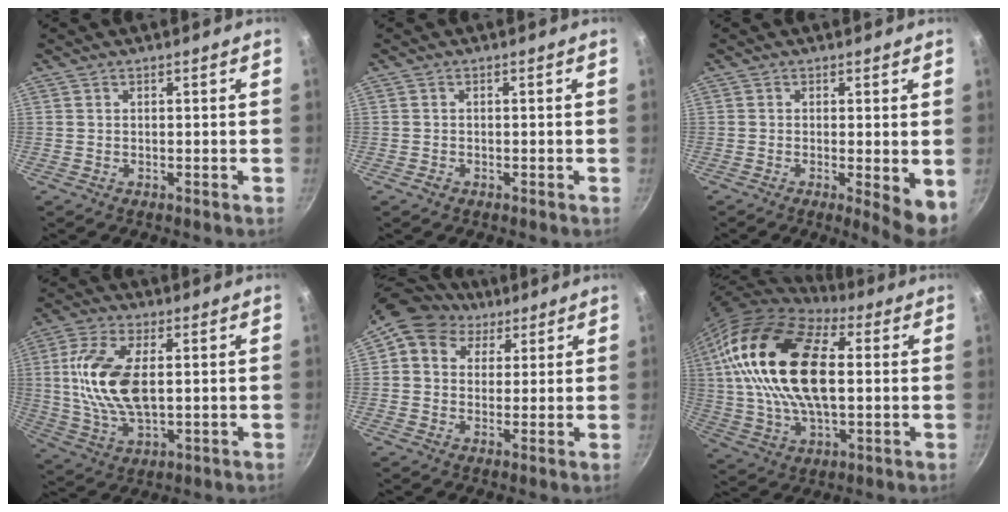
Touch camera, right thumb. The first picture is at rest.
{"total": 1.0, "force": [-0.6, 0.7, 0.3], "torque": [-0.007, 0.005, -0.012]}
{"total": 5.6, "force": [-0.9, 1.2, 5.4], "torque": [-0.073, -0.013, -0.011]}
{"total": 14.6, "force": [1.7, 7.4, 12.4], "torque": [-0.242, 0.002, 0.032]}
{"total": 10.4, "force": [5.4, 8.2, 3.5], "torque": [-0.040, 0.001, 0.079]}
{"total": 23.3, "force": [4.0, 12.5, 19.3], "torque": [-0.344, 0.005, 0.063]}